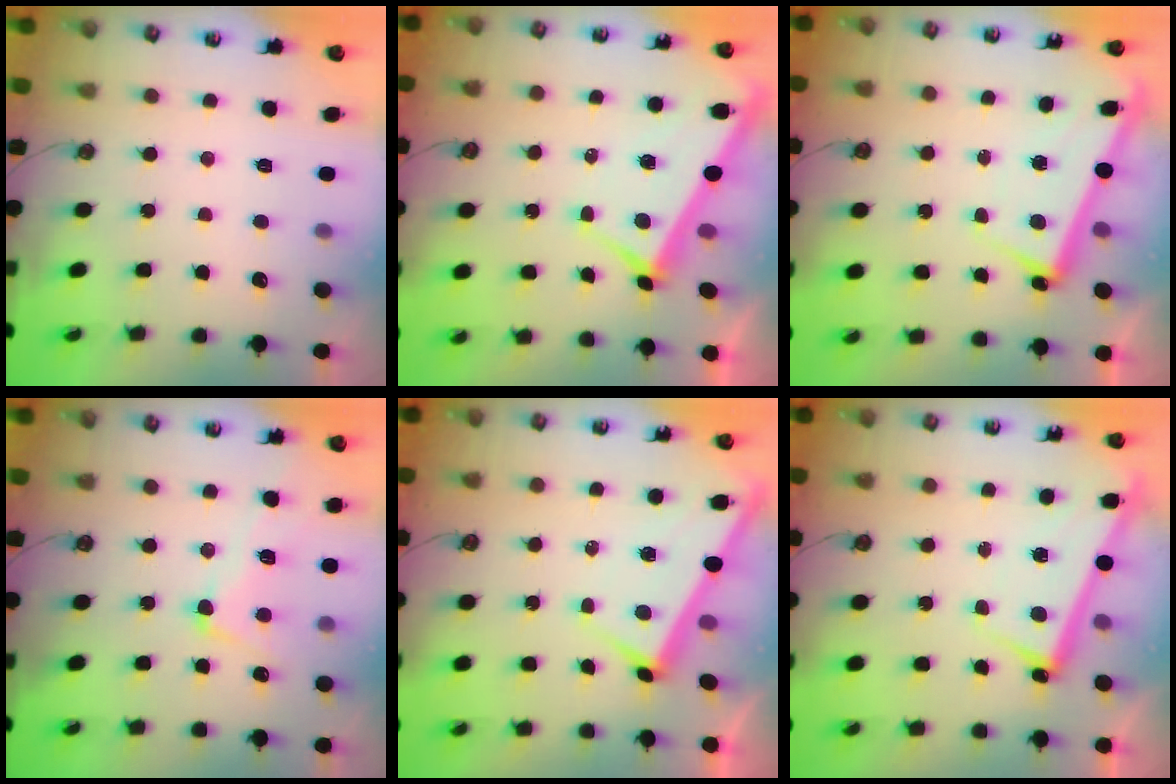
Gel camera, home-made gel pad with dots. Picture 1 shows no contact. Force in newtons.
{"total": 2.7, "press": 2.6, "slide": 0.7}
{"total": 2.4, "press": 2.2, "slide": 0.9}
{"total": 4.0, "press": 3.9, "slide": 1.0}
{"total": 3.2, "press": 3.2, "slide": 0.0}
{"total": 2.6, "press": 2.4, "slide": 0.9}